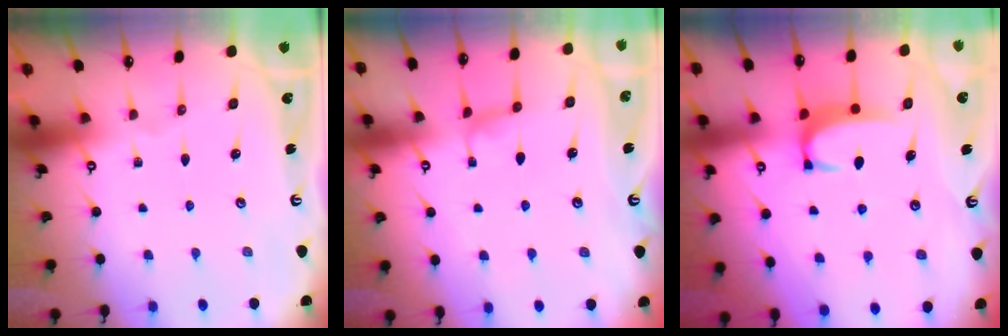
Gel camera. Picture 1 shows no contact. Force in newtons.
{"total": 0.8, "press": 0.3, "slide": 0.7}
{"total": 1.8, "press": 1.7, "slide": 0.5}